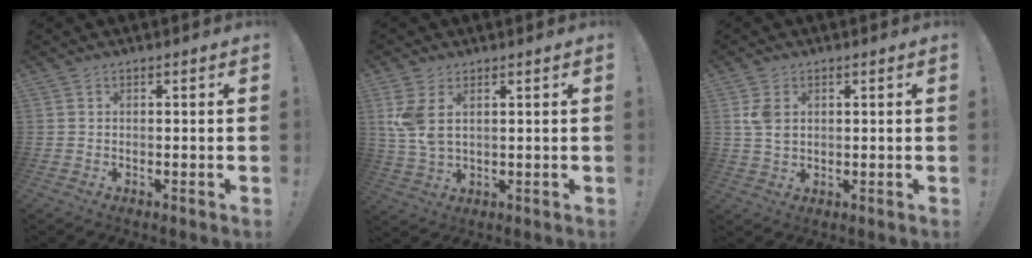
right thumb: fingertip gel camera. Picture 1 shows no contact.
{"total": 6.8, "force": [2.5, 3.3, 5.4], "torque": [-0.113, -0.016, 0.045]}
{"total": 4.1, "force": [1.6, 2.8, 2.6], "torque": [-0.043, -0.001, 0.030]}